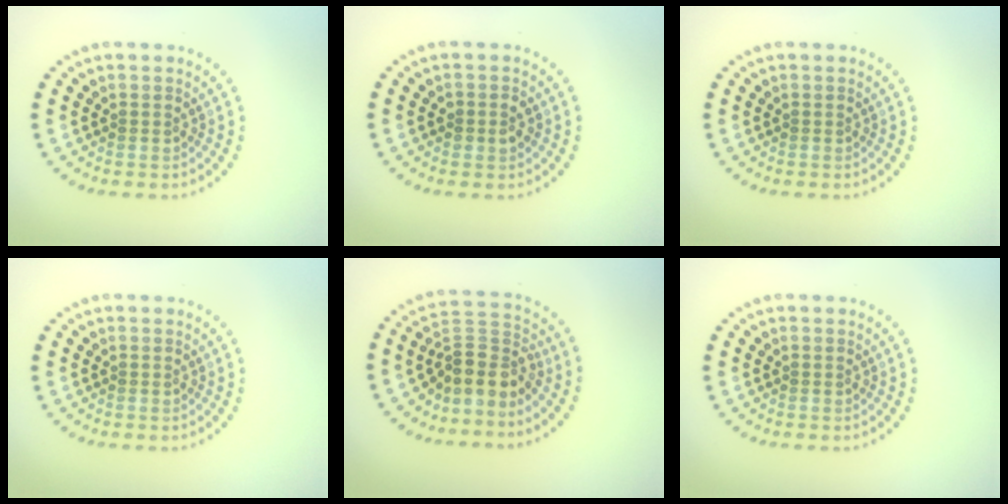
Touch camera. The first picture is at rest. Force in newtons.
{"total": 1.4, "press": 1.3, "slide": 0.3}
{"total": 0.0}
{"total": 0.0}
{"total": 3.8, "press": 2.8, "slide": 2.5}
{"total": 0.0}